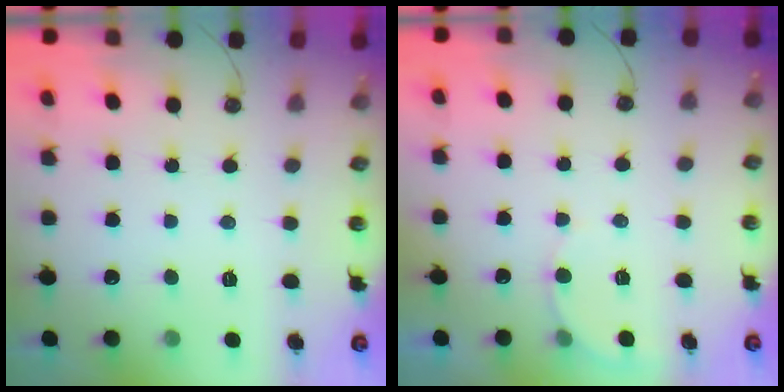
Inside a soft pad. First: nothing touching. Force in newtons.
{"total": 4.9, "press": 4.8, "slide": 0.4}